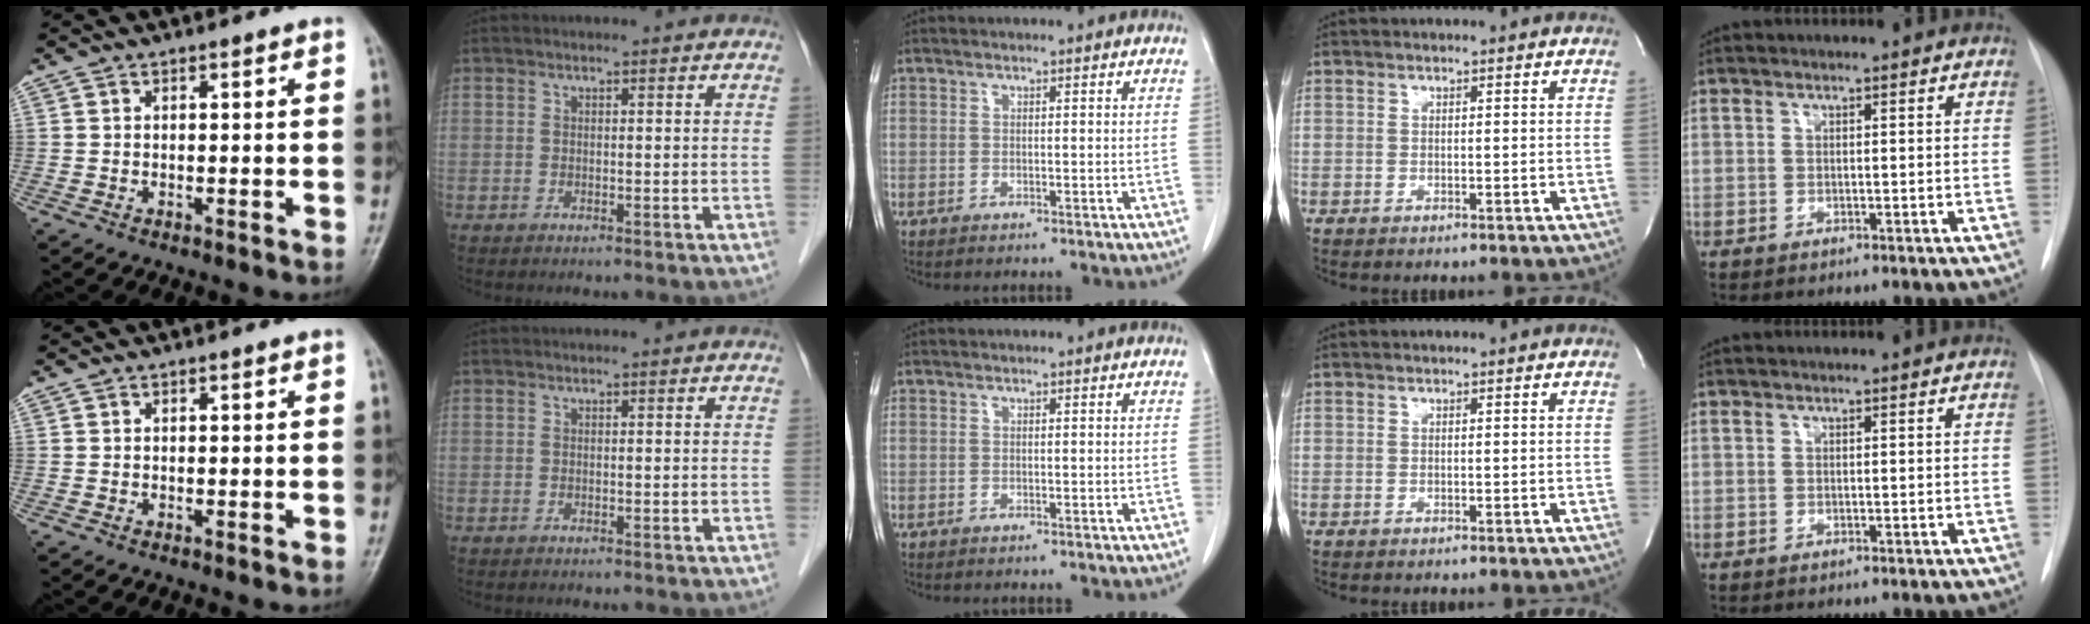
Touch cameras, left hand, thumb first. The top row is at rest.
{}